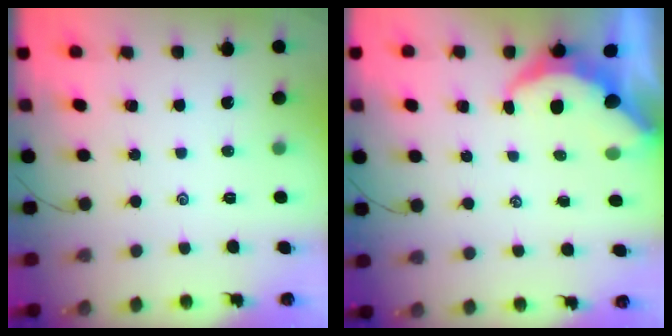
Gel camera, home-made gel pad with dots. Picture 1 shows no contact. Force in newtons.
{"total": 6.7, "press": 6.6, "slide": 1.1}